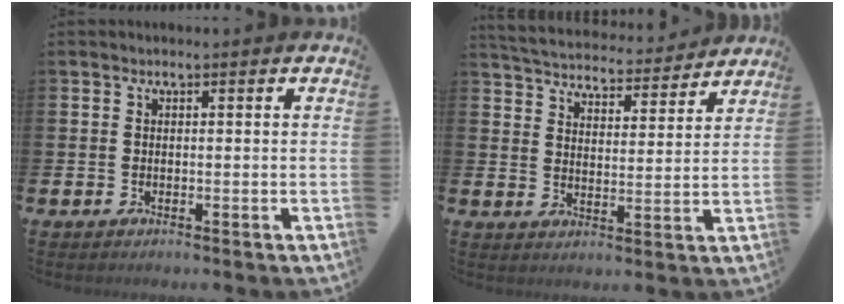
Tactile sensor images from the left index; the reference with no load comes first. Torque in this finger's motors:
{"motor_torque": [0.85, -1.06, 0.04, 0.04]}